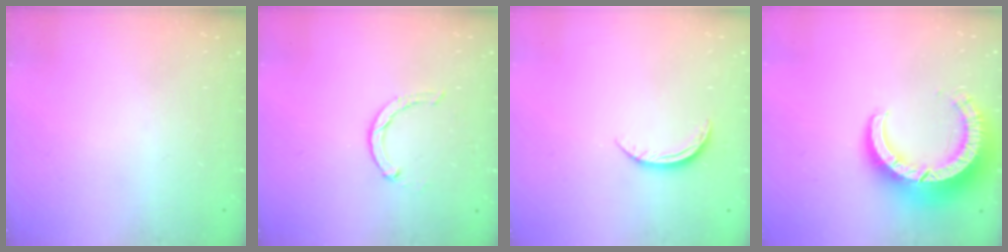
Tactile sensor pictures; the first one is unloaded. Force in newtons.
{"total": 1.9, "press": 1.9, "slide": 0.3}
{"total": 6.1, "press": 6.1, "slide": 0.5}
{"total": 13.2, "press": 13.2, "slide": 1.3}